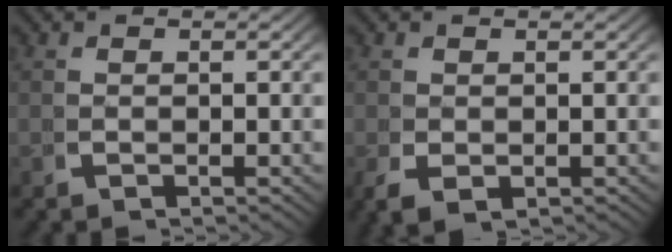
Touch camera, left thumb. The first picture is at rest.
{"total": 1.6, "force": [-0.3, 1.1, 1.1], "torque": [-0.031, -0.016, 0.008]}